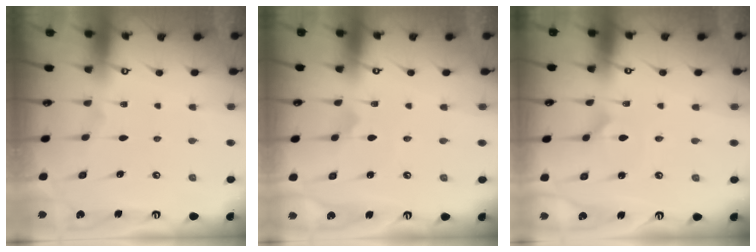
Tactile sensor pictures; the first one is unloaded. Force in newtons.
{"total": 1.6, "press": 1.6, "slide": 0.0}
{"total": 2.7, "press": 2.7, "slide": 0.4}